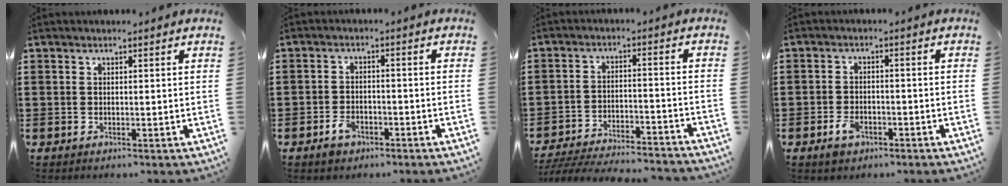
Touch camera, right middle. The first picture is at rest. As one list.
[{"total": 3.0, "force": [-2.0, 1.6, 1.5], "torque": [-0.029, 0.005, -0.039]}, {"total": 5.7, "force": [-5.5, 0.1, 1.4], "torque": [-0.032, -0.002, -0.111]}, {"total": 3.2, "force": [-1.8, 1.7, 2.0], "torque": [-0.043, 0.002, -0.036]}]